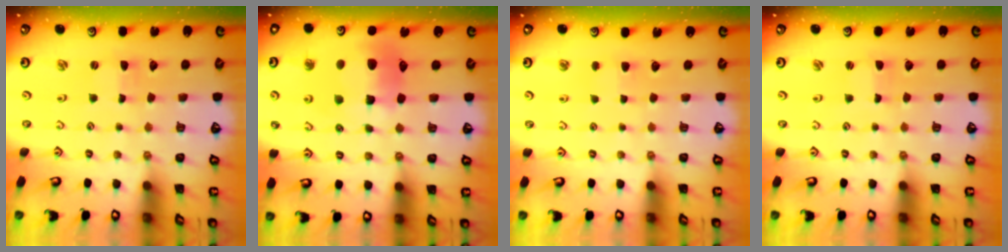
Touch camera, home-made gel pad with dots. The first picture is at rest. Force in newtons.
{"total": 13.3, "press": 13.2, "slide": 1.7}
{"total": 2.5, "press": 2.4, "slide": 0.7}
{"total": 0.0}